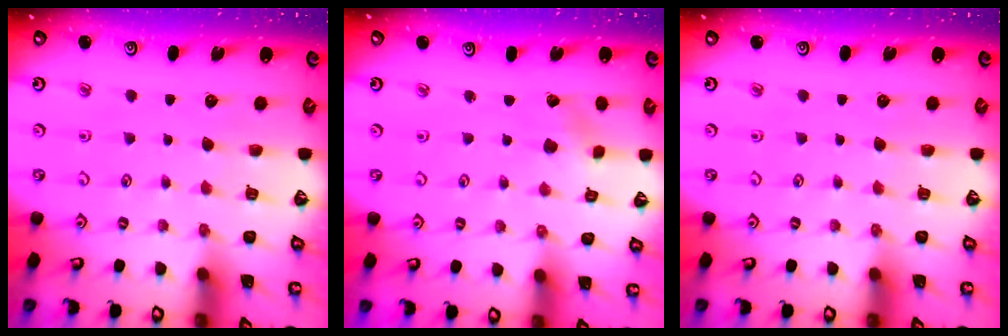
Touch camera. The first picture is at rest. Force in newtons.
{"total": 1.2, "press": 1.2, "slide": 0.2}
{"total": 0.0}